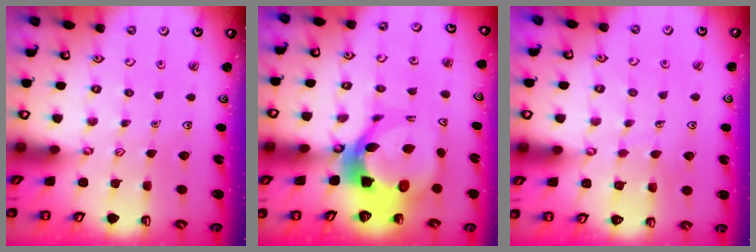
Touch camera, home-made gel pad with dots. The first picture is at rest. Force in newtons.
{"total": 12.0, "press": 11.9, "slide": 1.3}
{"total": 5.4, "press": 5.4, "slide": 0.4}